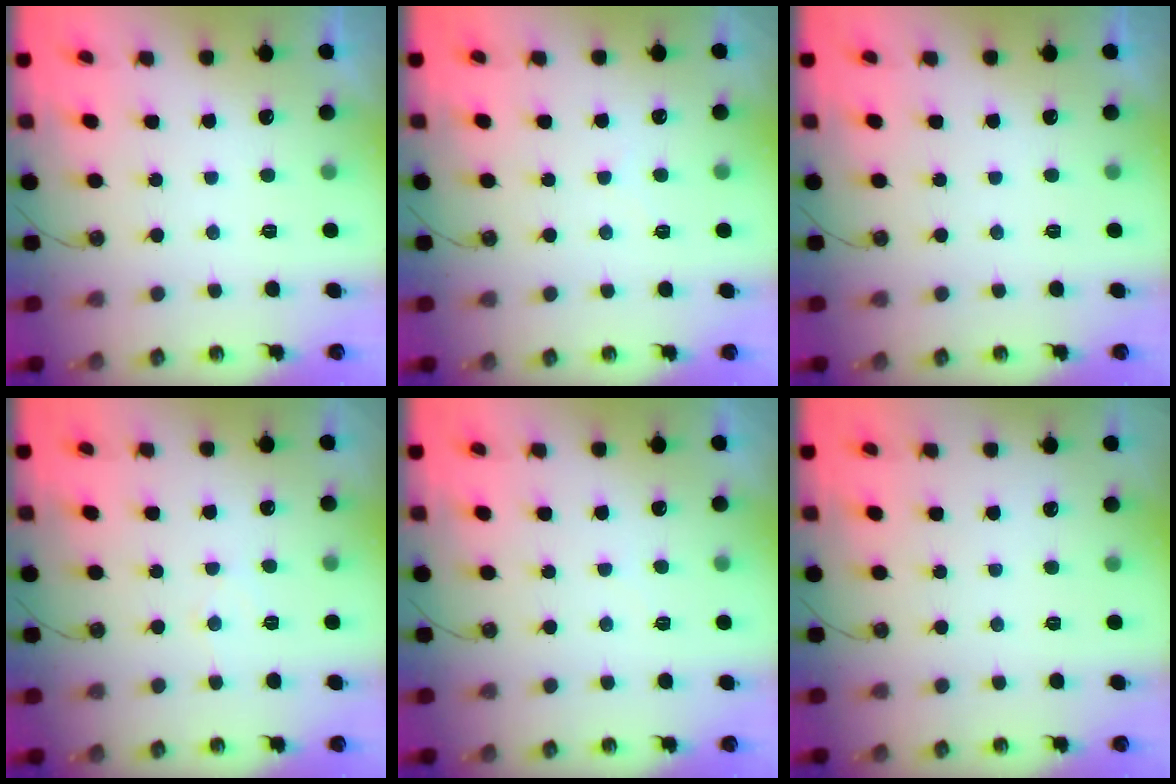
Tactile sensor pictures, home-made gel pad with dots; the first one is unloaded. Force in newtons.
{"total": 2.9, "press": 2.9, "slide": 0.4}
{"total": 0.0}
{"total": 5.1, "press": 5.0, "slide": 0.6}
{"total": 1.9, "press": 1.9, "slide": 0.3}
{"total": 0.0}